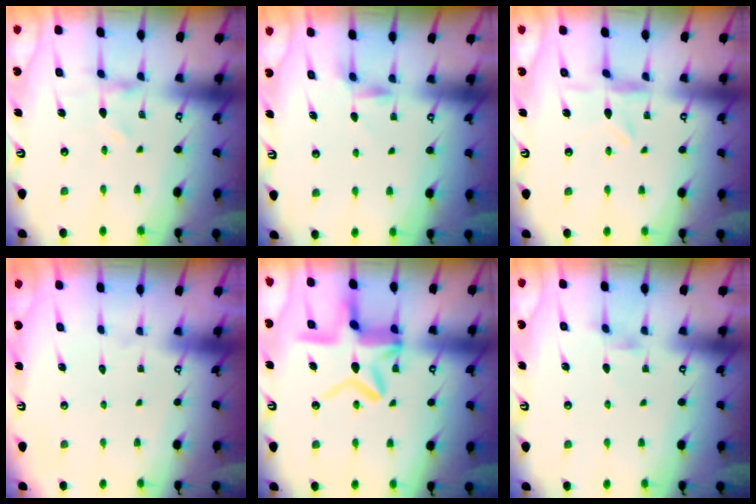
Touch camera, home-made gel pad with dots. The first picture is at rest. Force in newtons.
{"total": 2.3, "press": 2.2, "slide": 0.4}
{"total": 1.7, "press": 1.7, "slide": 0.2}
{"total": 1.6, "press": 1.6, "slide": 0.1}
{"total": 13.3, "press": 13.3, "slide": 1.3}
{"total": 0.9, "press": 0.8, "slide": 0.3}